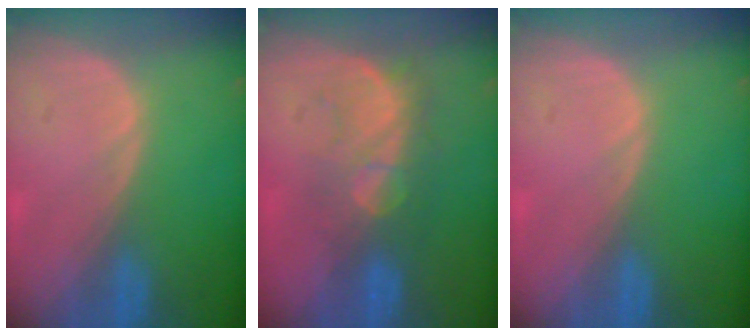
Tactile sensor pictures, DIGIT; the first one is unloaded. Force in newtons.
{"total": 7.7, "press": 7.5, "slide": 1.9}
{"total": 0.0}